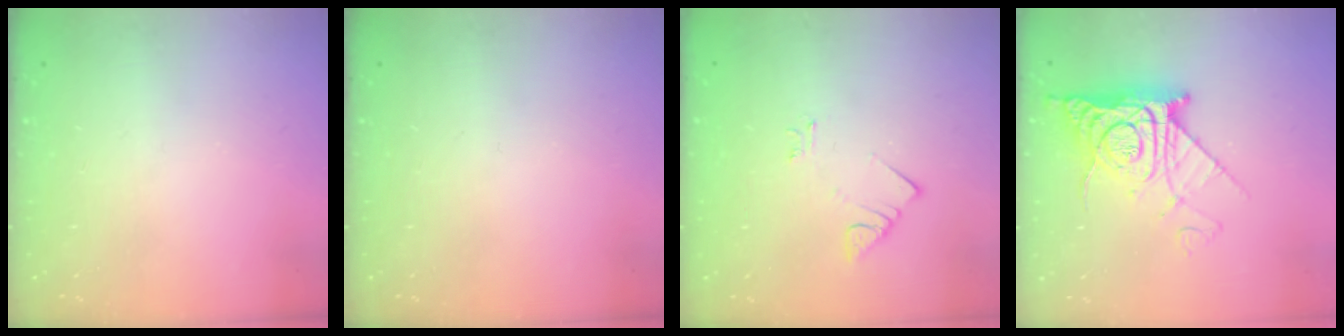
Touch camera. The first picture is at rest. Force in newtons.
{"total": 0.0}
{"total": 3.2, "press": 3.2, "slide": 0.1}
{"total": 11.9, "press": 11.9, "slide": 1.4}